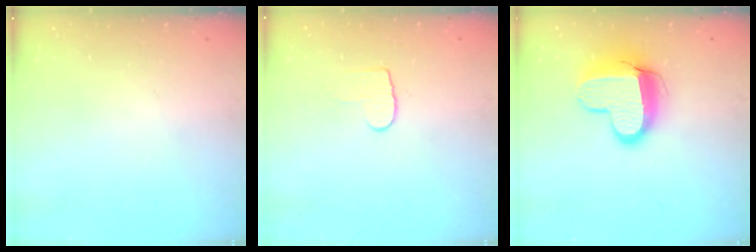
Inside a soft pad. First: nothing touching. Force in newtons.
{"total": 5.7, "press": 5.6, "slide": 0.5}
{"total": 13.3, "press": 13.3, "slide": 0.9}